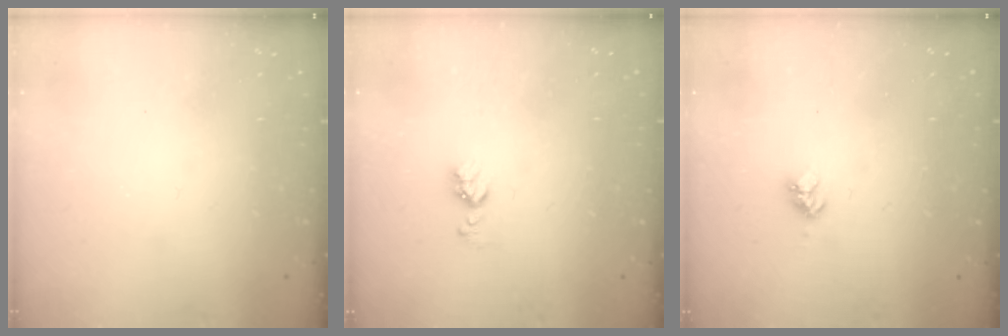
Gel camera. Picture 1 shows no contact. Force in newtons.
{"total": 4.1, "press": 4.1, "slide": 0.5}
{"total": 4.1, "press": 4.0, "slide": 0.5}